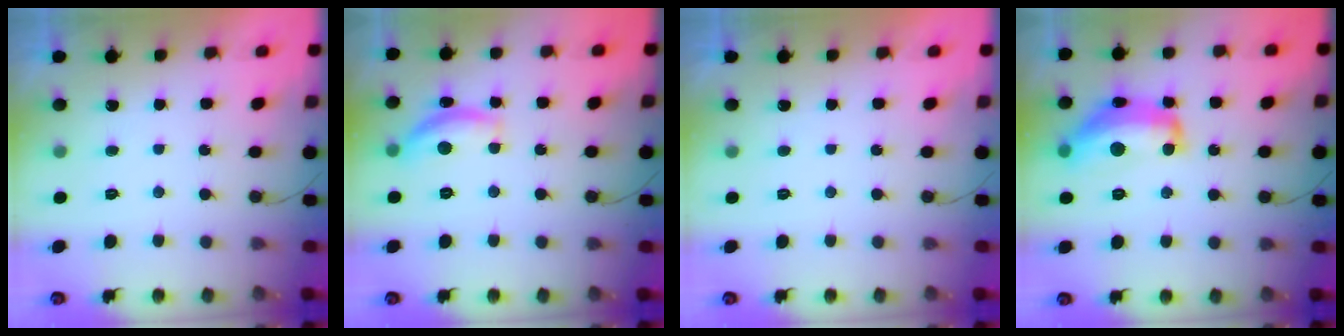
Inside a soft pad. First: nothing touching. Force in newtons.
{"total": 11.4, "press": 11.4, "slide": 0.6}
{"total": 0.0}
{"total": 15.0, "press": 15.0, "slide": 1.1}